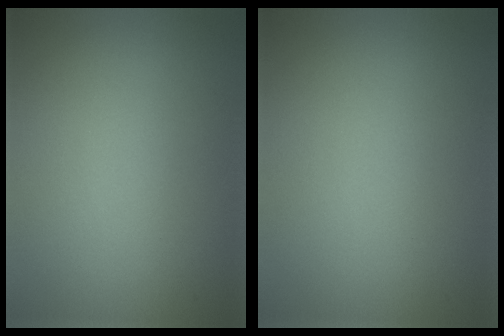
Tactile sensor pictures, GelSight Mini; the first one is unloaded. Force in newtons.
{"total": 0.0}